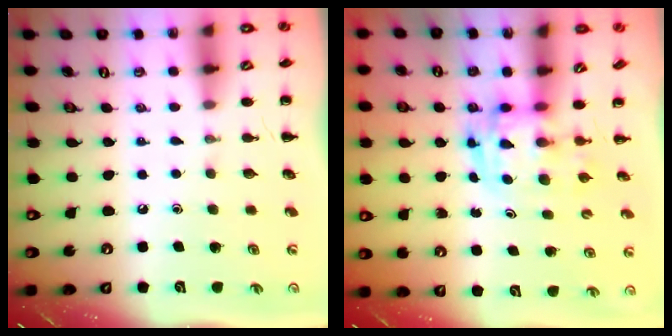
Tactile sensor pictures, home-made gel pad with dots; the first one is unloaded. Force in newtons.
{"total": 3.0, "press": 3.0, "slide": 0.5}